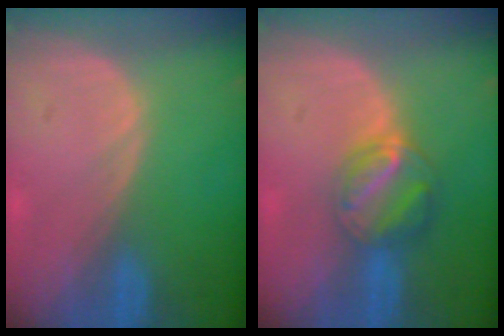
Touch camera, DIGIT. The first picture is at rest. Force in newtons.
{"total": 6.4, "press": 5.6, "slide": 3.1}